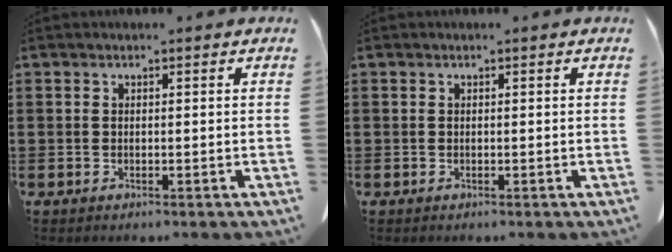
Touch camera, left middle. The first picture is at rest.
{"total": 0.0}